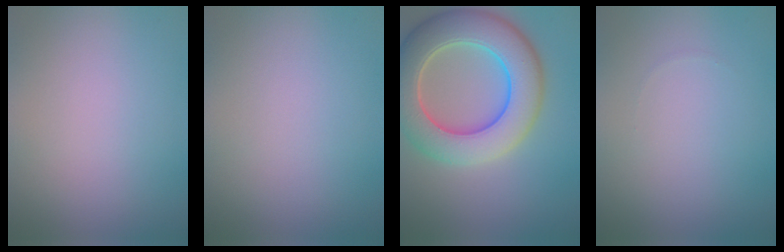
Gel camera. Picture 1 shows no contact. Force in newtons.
{"total": 0.0}
{"total": 10.2, "press": 10.2, "slide": 0.7}
{"total": 0.0}